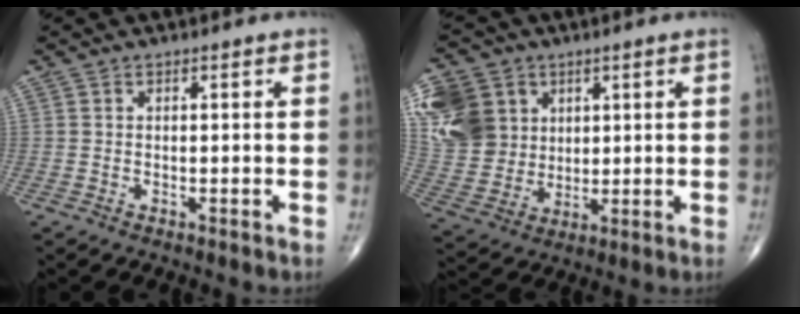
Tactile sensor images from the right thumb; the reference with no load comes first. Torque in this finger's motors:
{"motor_torque": [-0.09, 0.29, 0.46, 0.51, 0.28]}